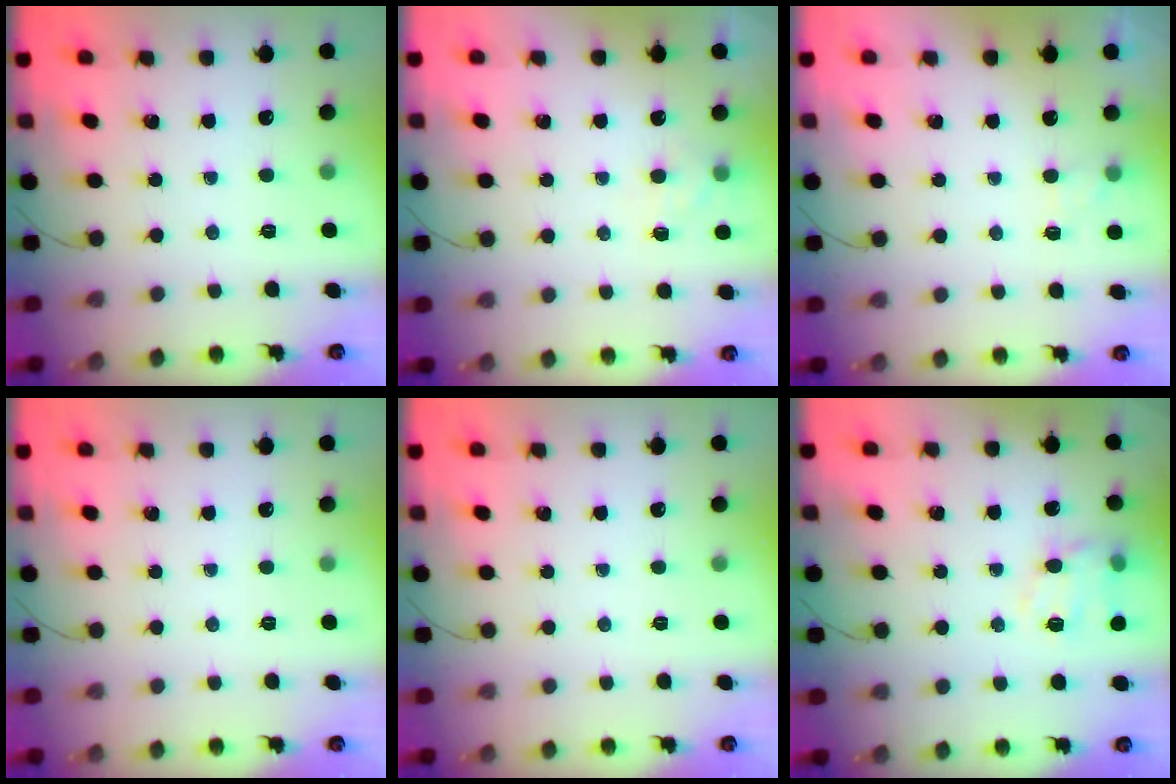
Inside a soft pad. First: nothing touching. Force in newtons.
{"total": 6.8, "press": 6.6, "slide": 1.5}
{"total": 2.4, "press": 1.9, "slide": 1.4}
{"total": 0.0}
{"total": 0.0}
{"total": 10.1, "press": 10.1, "slide": 0.8}